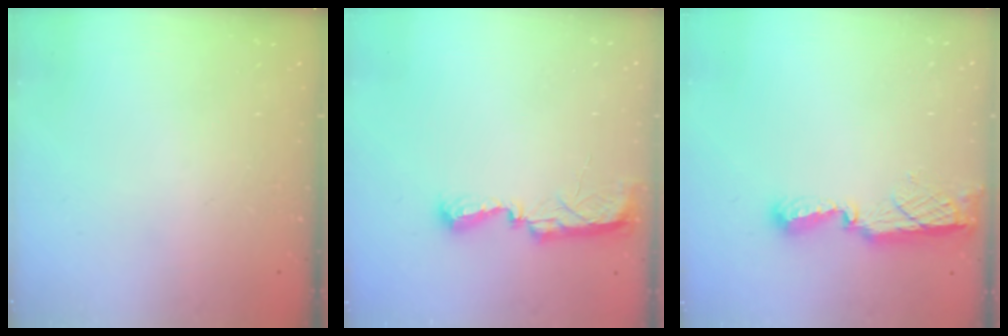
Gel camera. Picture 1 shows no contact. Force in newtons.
{"total": 8.0, "press": 7.9, "slide": 1.1}
{"total": 7.6, "press": 7.6, "slide": 0.2}